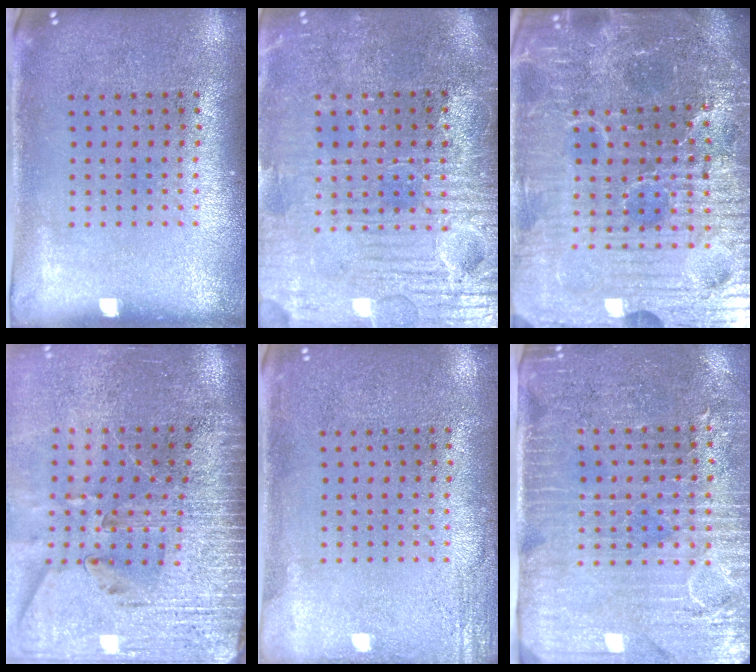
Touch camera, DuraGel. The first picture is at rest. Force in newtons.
{"total": 4.0, "press": 3.8, "slide": 1.3}
{"total": 6.8, "press": 6.2, "slide": 2.8}
{"total": 3.7, "press": 3.2, "slide": 1.9}
{"total": 1.9, "press": 1.9, "slide": 0.2}
{"total": 3.7, "press": 3.2, "slide": 1.7}